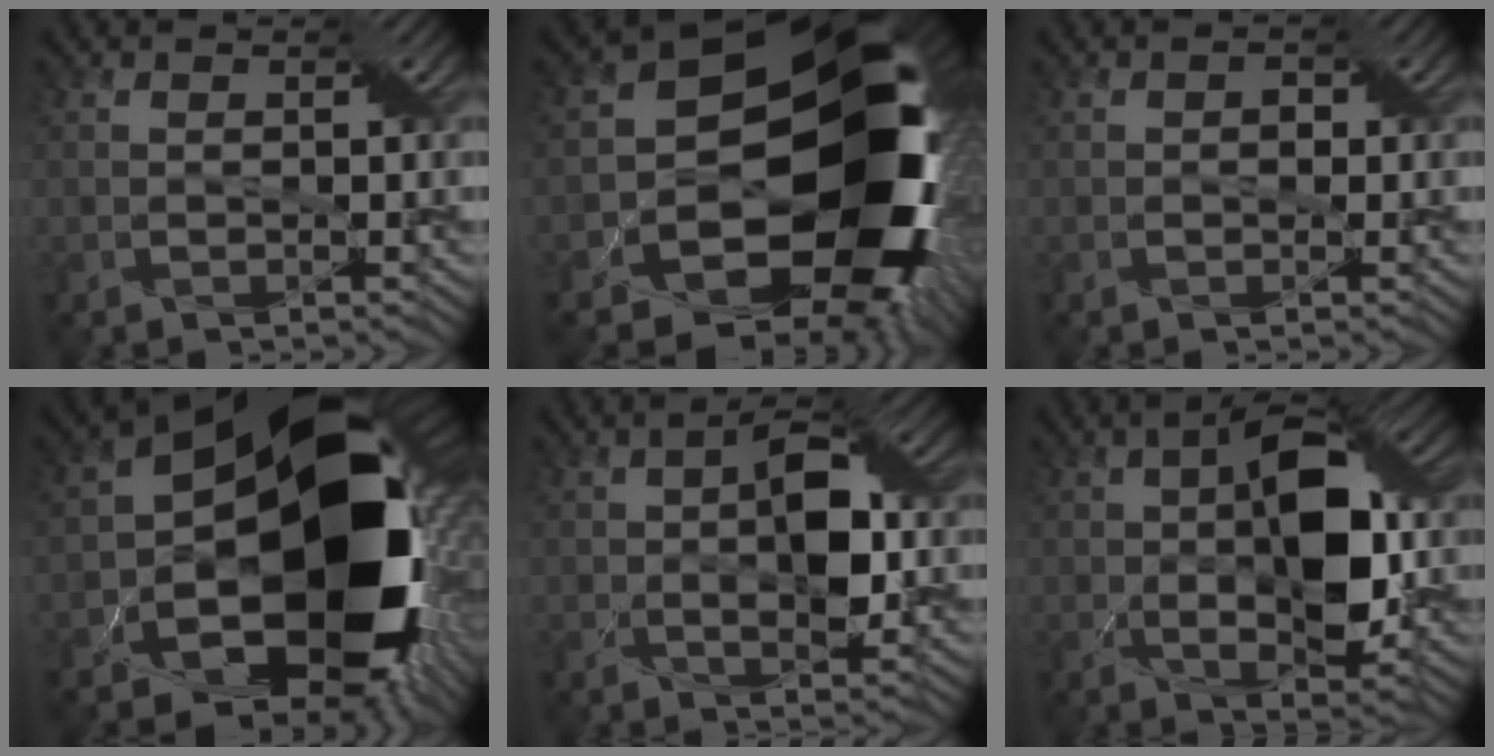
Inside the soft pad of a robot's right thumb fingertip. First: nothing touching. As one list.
[{"total": 19.4, "force": [-2.8, 14.0, 13.0], "torque": [-0.197, -0.040, -0.025]}, {"total": 1.0, "force": [-0.1, 0.7, 0.6], "torque": [-0.008, -0.002, -0.006]}, {"total": 20.6, "force": [-2.1, 13.8, 15.2], "torque": [-0.245, -0.051, -0.005]}, {"total": 6.7, "force": [0.3, 3.2, 5.8], "torque": [-0.107, 0.000, 0.004]}, {"total": 11.4, "force": [0.5, 5.4, 10.1], "torque": [-0.162, 0.002, 0.009]}]